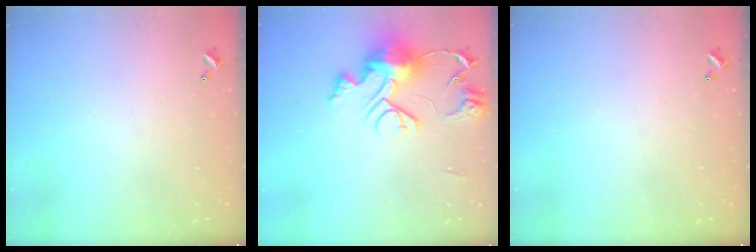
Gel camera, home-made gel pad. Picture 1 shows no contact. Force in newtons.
{"total": 13.9, "press": 13.8, "slide": 1.5}
{"total": 0.0}